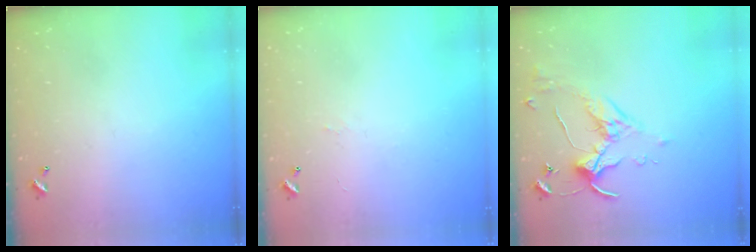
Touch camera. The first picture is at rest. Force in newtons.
{"total": 3.2, "press": 3.2, "slide": 0.5}
{"total": 4.0, "press": 3.9, "slide": 0.5}